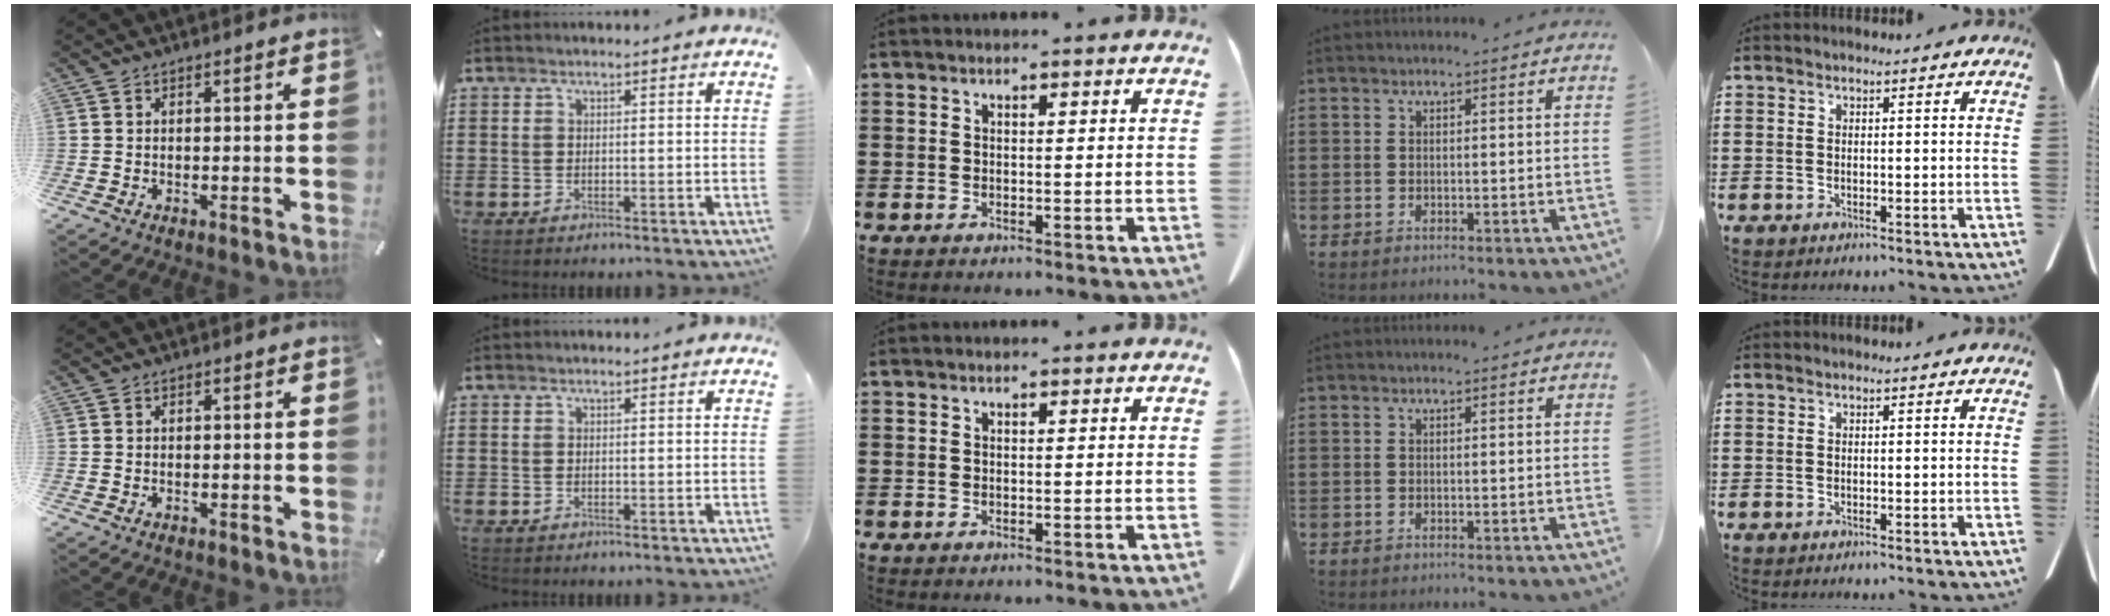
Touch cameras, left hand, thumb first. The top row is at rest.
{}